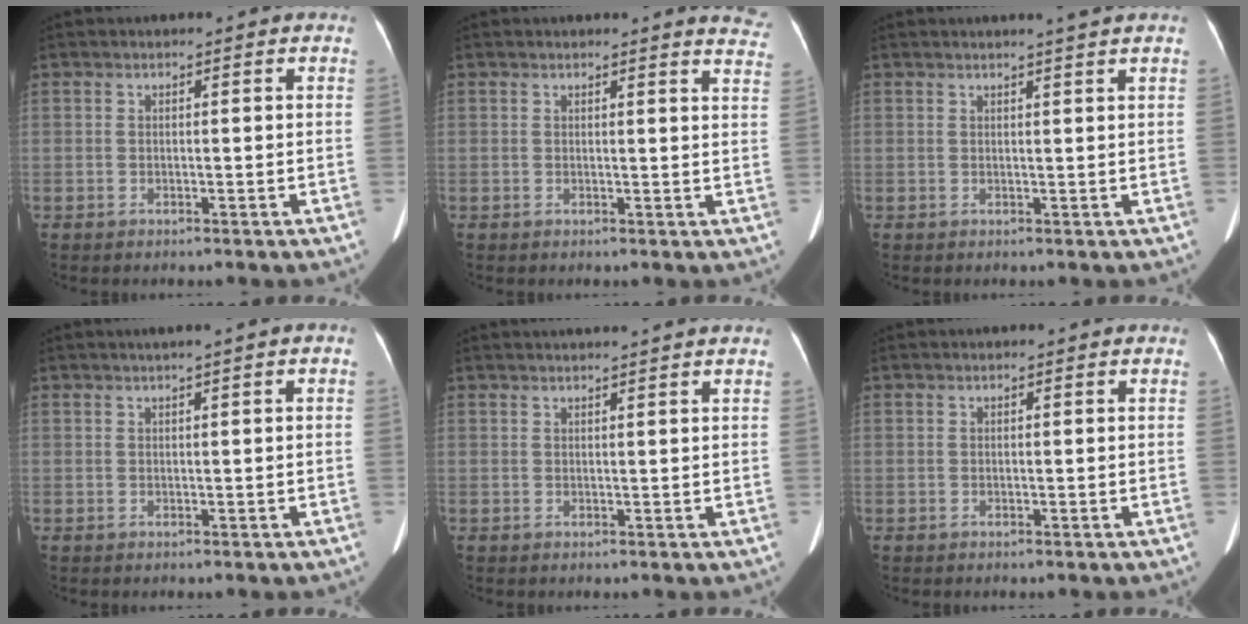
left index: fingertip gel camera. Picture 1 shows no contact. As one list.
[{"total": 5.7, "force": [5.6, 0.3, 1.3], "torque": [-0.001, -0.033, 0.027]}, {"total": 2.5, "force": [2.1, -0.8, 1.0], "torque": [-0.019, -0.003, 0.029]}, {"total": 1.5, "force": [0.5, 0.0, 1.4], "torque": [-0.024, 0.008, 0.011]}, {"total": 4.4, "force": [4.0, -0.9, 1.6], "torque": [-0.015, 0.019, 0.048]}, {"total": 0.0}]